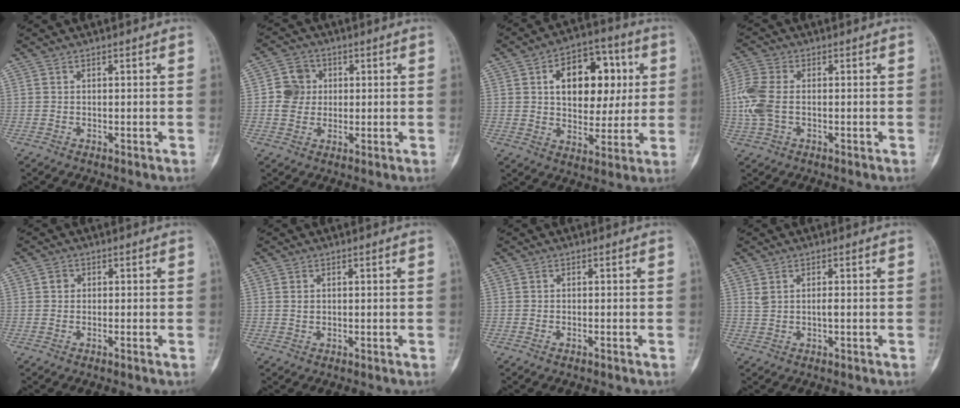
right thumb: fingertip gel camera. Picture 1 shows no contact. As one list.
[{"total": 6.0, "force": [0.5, 5.5, 2.2], "torque": [-0.016, 0.005, 0.005]}, {"total": 16.6, "force": [4.1, 10.7, 12.1], "torque": [-0.125, 0.006, 0.062]}, {"total": 7.8, "force": [-0.3, 4.8, 6.1], "torque": [-0.165, 0.010, -0.010]}, {"total": 1.0, "force": [-0.1, 0.8, 0.7], "torque": [-0.008, 0.001, -0.006]}, {"total": 1.1, "force": [0.3, 0.8, 0.7], "torque": [-0.007, -0.002, 0.007]}, {"total": 0.7, "force": [-0.4, 0.1, 0.5], "torque": [-0.015, 0.005, -0.006]}, {"total": 2.2, "force": [0.4, 1.0, 1.9], "torque": [-0.039, 0.004, 0.013]}]